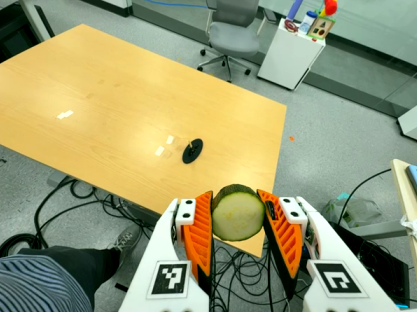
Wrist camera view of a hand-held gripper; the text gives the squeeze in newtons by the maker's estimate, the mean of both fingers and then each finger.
{"total": 11.7, "left": 10.9, "right": 12.5}